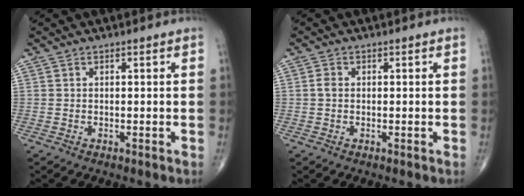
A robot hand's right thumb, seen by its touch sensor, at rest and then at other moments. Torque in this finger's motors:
{"motor_torque": [-0.14, -0.06, 0.18, 0.10, 0.04]}